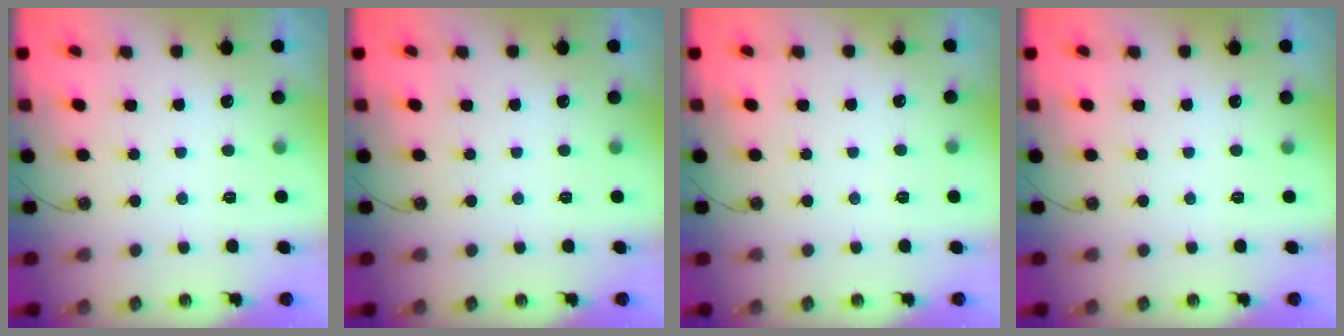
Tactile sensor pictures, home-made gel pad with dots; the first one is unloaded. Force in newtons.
{"total": 0.0}
{"total": 2.6, "press": 2.5, "slide": 0.5}
{"total": 0.0}